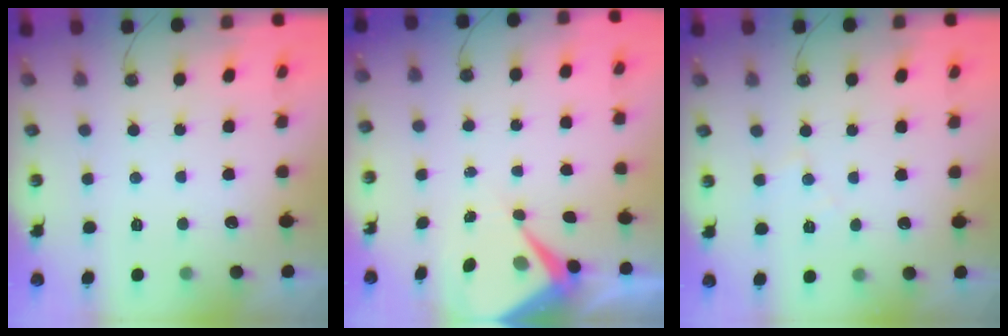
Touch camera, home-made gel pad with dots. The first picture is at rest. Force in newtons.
{"total": 7.8, "press": 7.8, "slide": 0.6}
{"total": 6.0, "press": 5.9, "slide": 1.0}